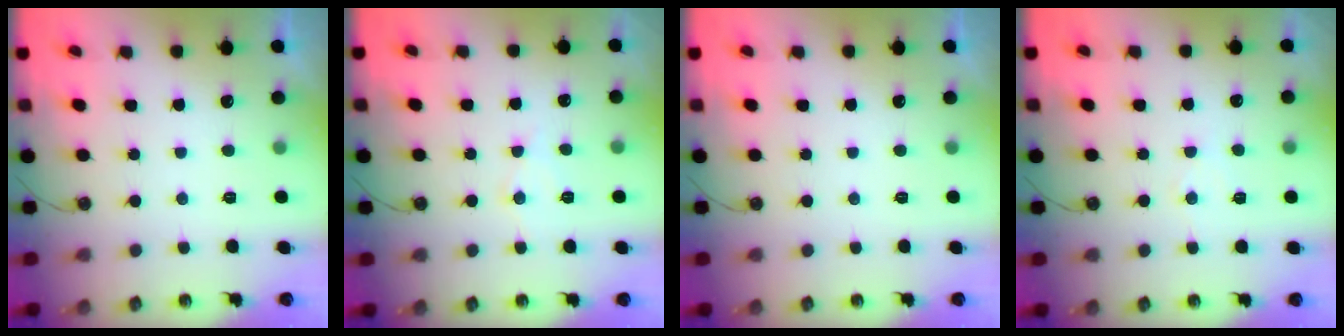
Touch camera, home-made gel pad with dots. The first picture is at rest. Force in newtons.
{"total": 6.7, "press": 6.6, "slide": 0.8}
{"total": 0.0}
{"total": 5.5, "press": 5.5, "slide": 0.5}